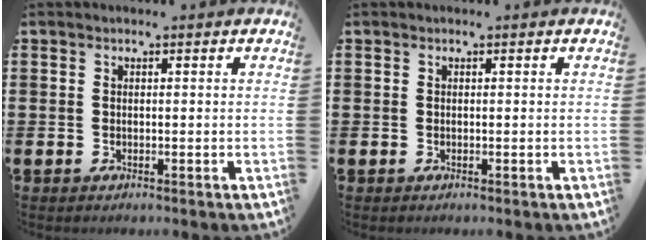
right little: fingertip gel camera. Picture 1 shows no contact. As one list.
[{"total": 0.0}]